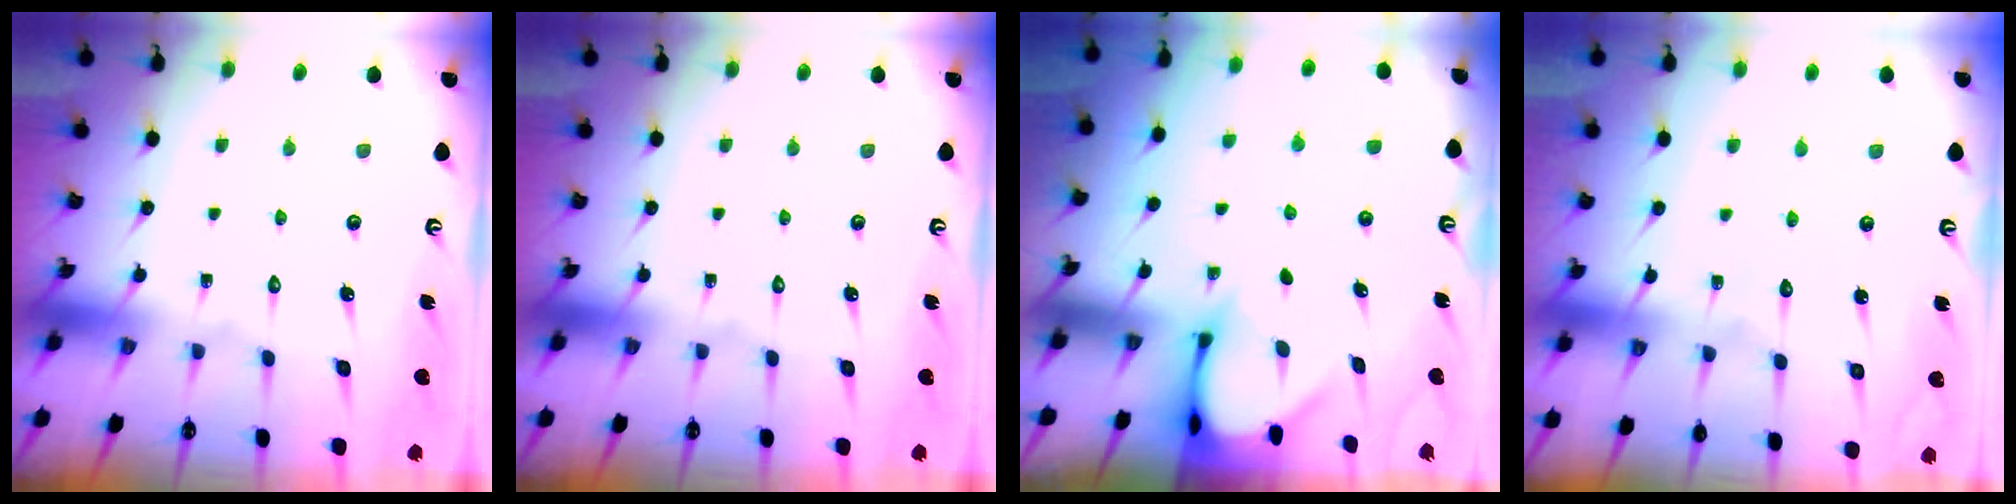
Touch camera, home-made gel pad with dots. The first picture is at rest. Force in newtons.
{"total": 0.0}
{"total": 3.2, "press": 3.2, "slide": 0.2}
{"total": 4.5, "press": 4.4, "slide": 0.4}